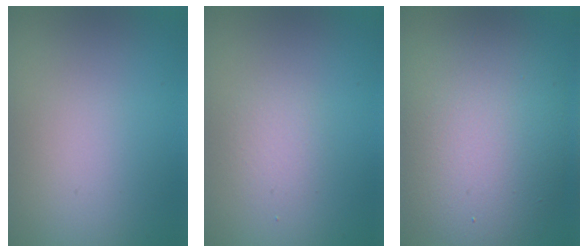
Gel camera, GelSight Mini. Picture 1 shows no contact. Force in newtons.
{"total": 1.3, "press": 1.3, "slide": 0.2}
{"total": 9.6, "press": 9.5, "slide": 0.7}